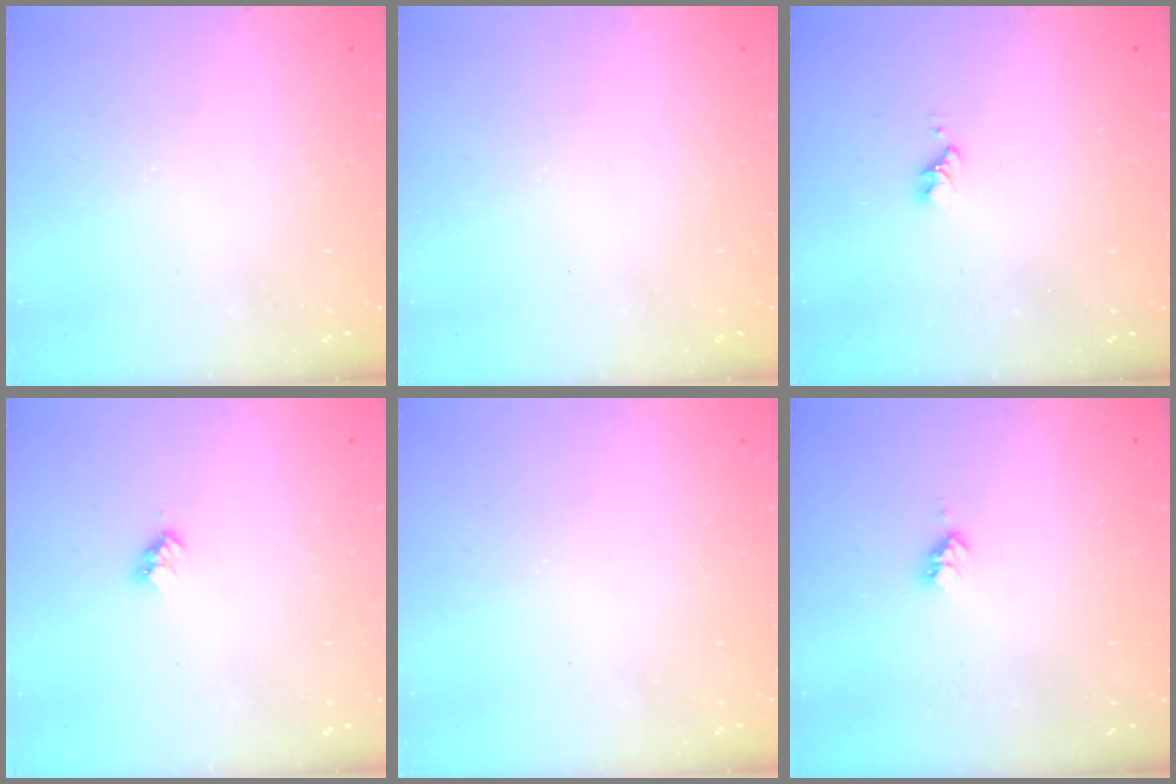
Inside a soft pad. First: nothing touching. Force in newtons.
{"total": 0.0}
{"total": 2.8, "press": 2.8, "slide": 0.3}
{"total": 2.8, "press": 2.8, "slide": 0.4}
{"total": 0.0}
{"total": 2.8, "press": 2.8, "slide": 0.2}